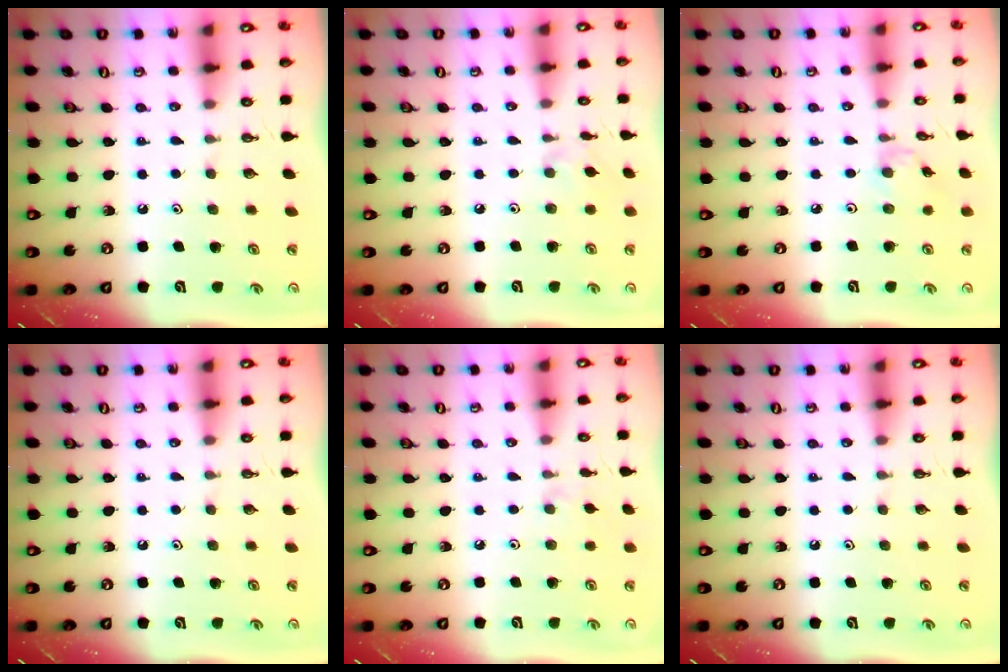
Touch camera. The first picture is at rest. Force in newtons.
{"total": 1.9, "press": 1.8, "slide": 0.6}
{"total": 1.5, "press": 1.4, "slide": 0.4}
{"total": 0.0}
{"total": 1.1, "press": 1.0, "slide": 0.4}
{"total": 0.0}